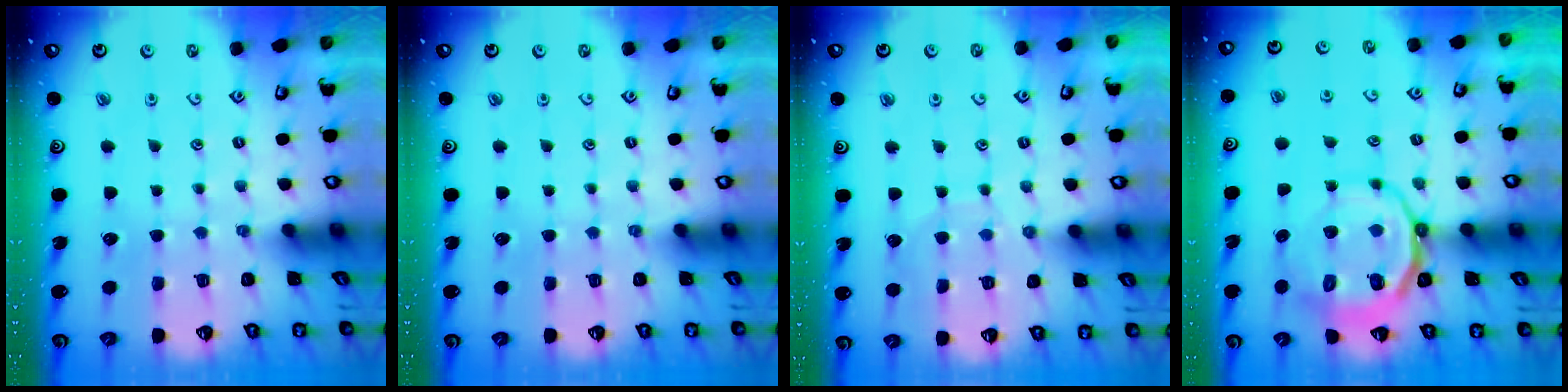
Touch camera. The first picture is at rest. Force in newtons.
{"total": 0.0}
{"total": 6.3, "press": 6.3, "slide": 0.6}
{"total": 11.0, "press": 10.6, "slide": 2.7}